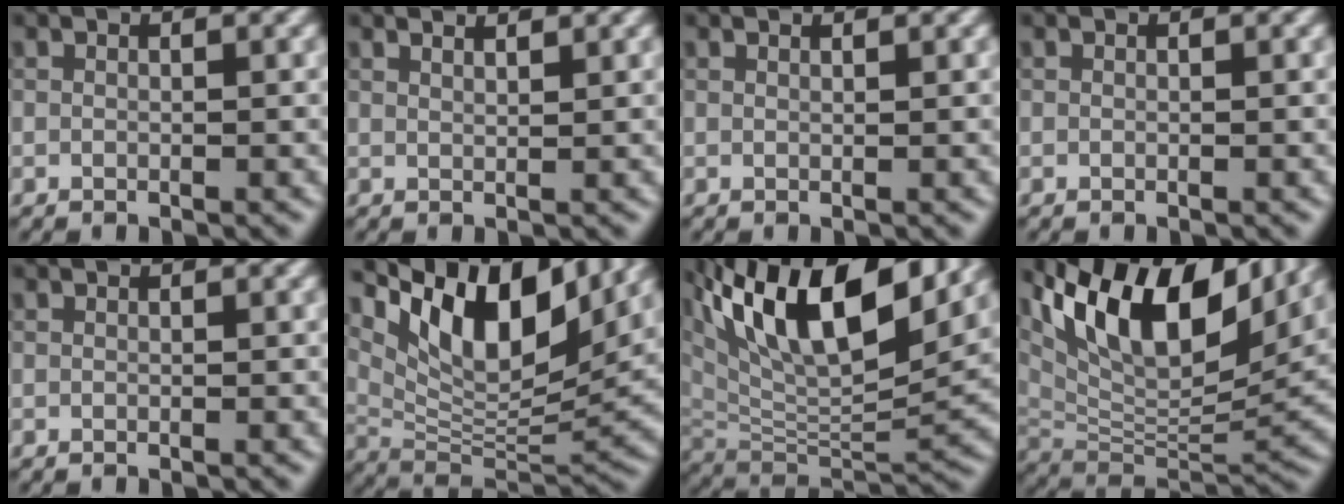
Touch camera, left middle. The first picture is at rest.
{"total": 1.9, "force": [1.7, 0.3, 0.8], "torque": [-0.006, 0.004, 0.013]}
{"total": 0.6, "force": [0.5, -0.1, 0.1], "torque": [-0.002, 0.002, 0.008]}
{"total": 0.0}
{"total": 0.0}
{"total": 10.7, "force": [6.4, 4.0, 7.6], "torque": [-0.129, 0.001, 0.123]}
{"total": 14.7, "force": [7.6, 5.0, 11.6], "torque": [-0.207, 0.020, 0.135]}
{"total": 12.8, "force": [7.2, 5.0, 9.3], "torque": [-0.165, 0.010, 0.132]}